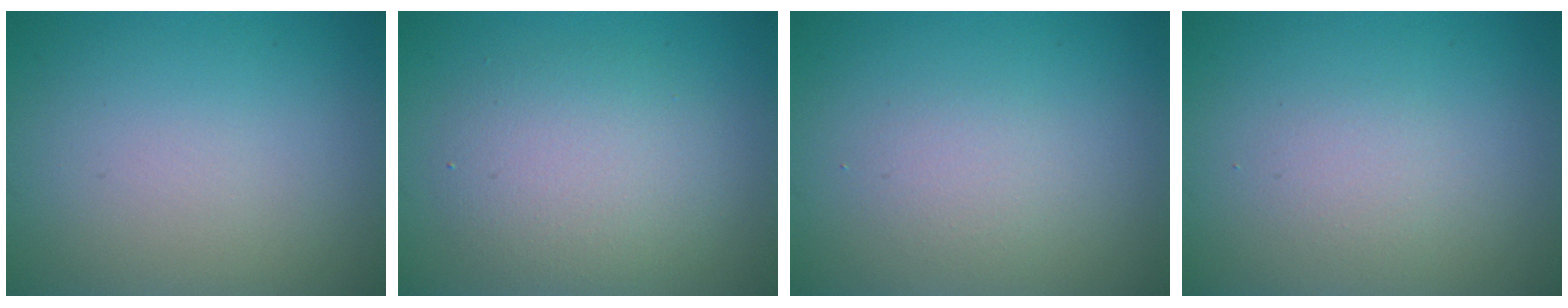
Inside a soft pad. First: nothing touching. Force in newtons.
{"total": 4.2, "press": 4.2, "slide": 0.4}
{"total": 1.5, "press": 1.5, "slide": 0.1}
{"total": 1.3, "press": 1.3, "slide": 0.0}